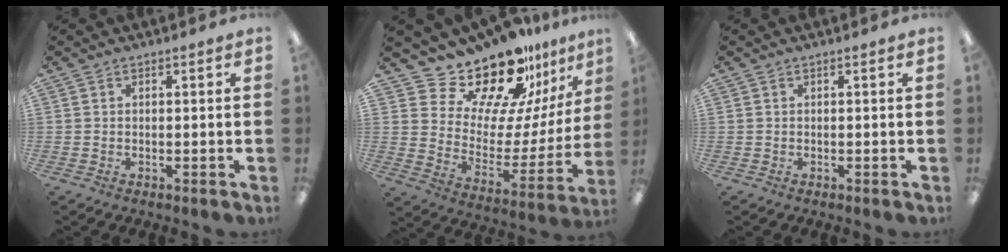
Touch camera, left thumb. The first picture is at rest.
{"total": 21.1, "force": [18.5, 7.0, 7.3], "torque": [-0.130, -0.146, 0.322]}
{"total": 0.0}